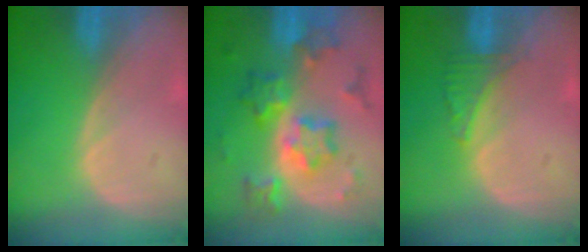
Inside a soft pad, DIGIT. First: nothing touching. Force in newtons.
{"total": 9.1, "press": 9.1, "slide": 0.8}
{"total": 3.0, "press": 3.0, "slide": 0.2}